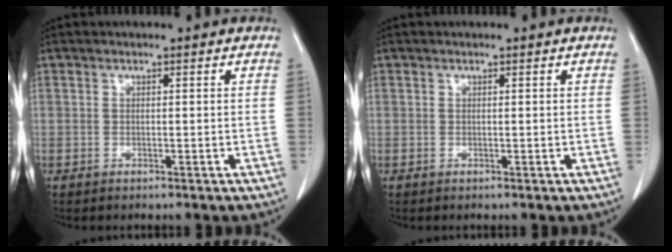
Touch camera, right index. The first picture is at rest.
{"total": 0.0}